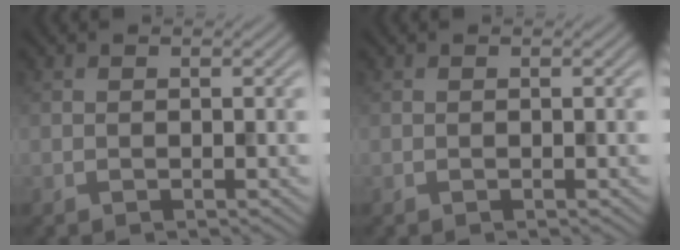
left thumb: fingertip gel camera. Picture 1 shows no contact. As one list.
[{"total": 0.0}]